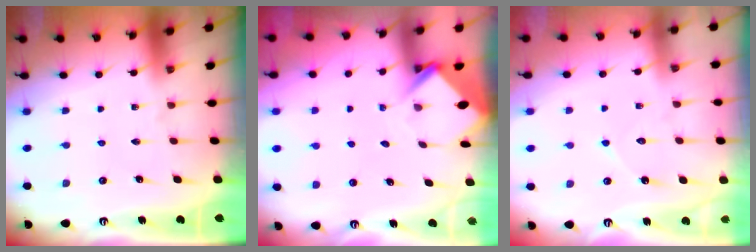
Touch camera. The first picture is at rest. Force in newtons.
{"total": 3.7, "press": 3.7, "slide": 0.3}
{"total": 5.1, "press": 5.0, "slide": 0.6}